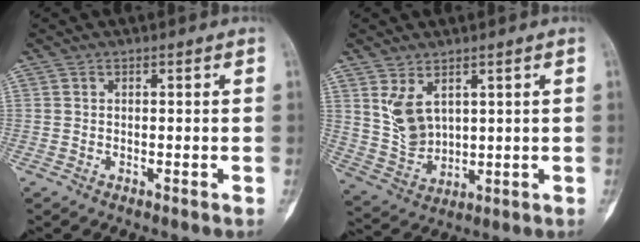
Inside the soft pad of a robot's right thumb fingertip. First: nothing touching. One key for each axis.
{"total": 7.3, "fx": 3.0, "fy": 4.5, "fz": 5.0, "tx": -0.084, "ty": -0.019, "tz": 0.076}